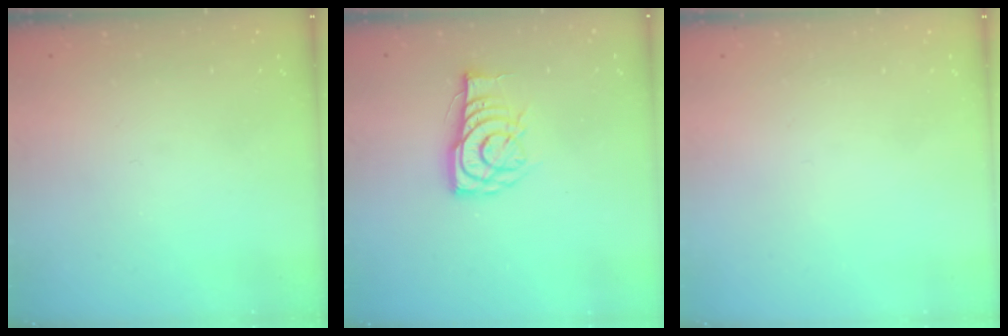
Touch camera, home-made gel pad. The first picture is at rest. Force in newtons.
{"total": 11.1, "press": 11.0, "slide": 0.6}
{"total": 1.6, "press": 1.6, "slide": 0.1}